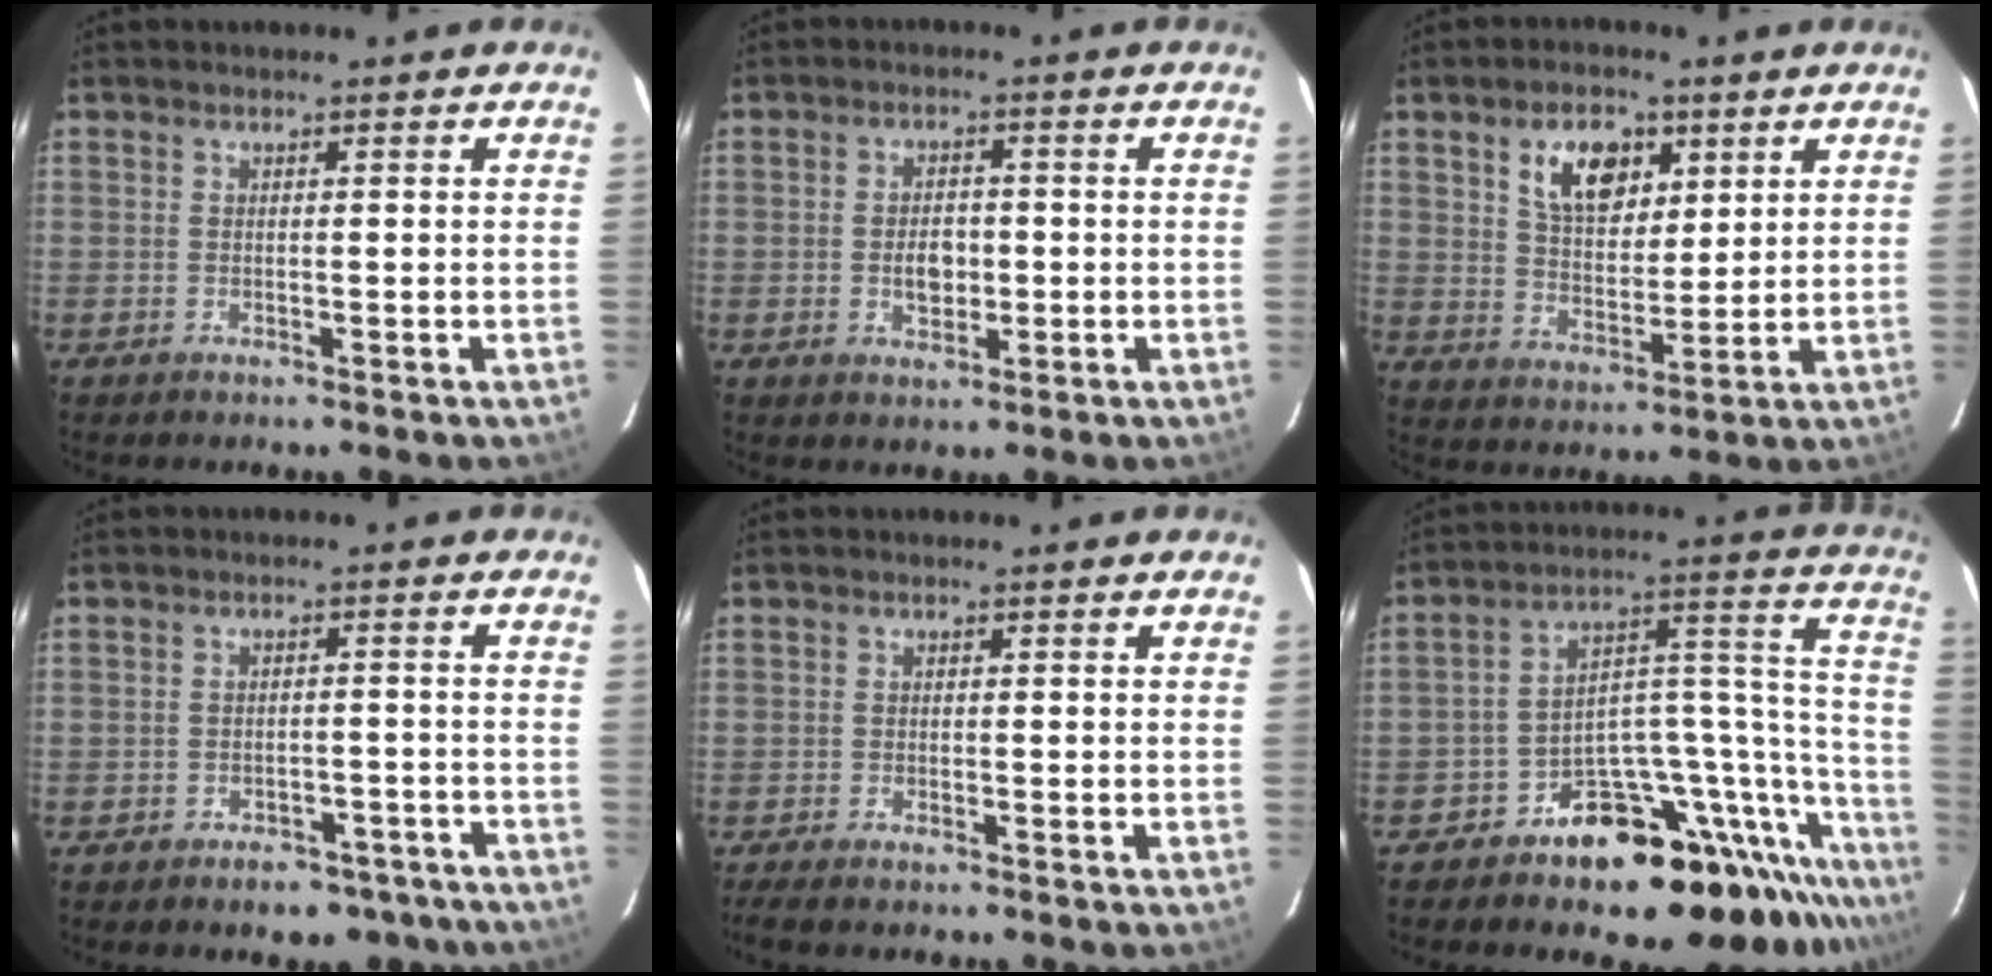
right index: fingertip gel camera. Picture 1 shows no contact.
{"total": 4.7, "force": [-0.8, 3.1, 3.4], "torque": [-0.060, 0.003, -0.010]}
{"total": 9.9, "force": [4.5, 6.0, 6.5], "torque": [-0.109, 0.013, 0.083]}
{"total": 10.4, "force": [-8.4, 5.3, 3.2], "torque": [-0.064, 0.020, -0.087]}
{"total": 3.5, "force": [-2.9, 0.8, 1.6], "torque": [-0.045, -0.014, -0.054]}
{"total": 21.7, "force": [-18.7, 7.2, 8.5], "torque": [-0.052, 0.057, -0.293]}